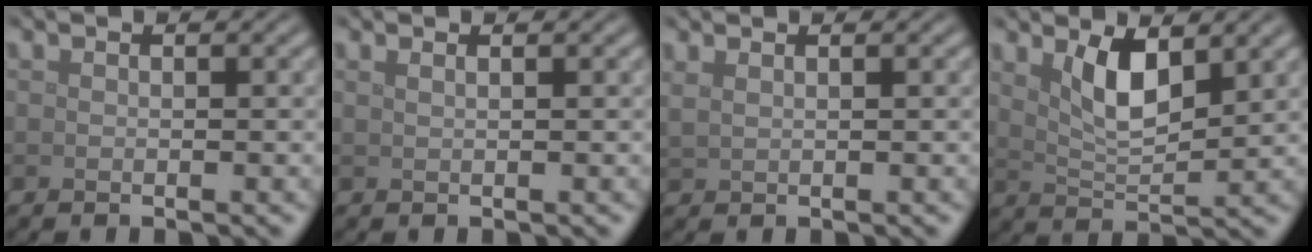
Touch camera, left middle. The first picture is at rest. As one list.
[{"total": 1.5, "force": [0.9, 0.7, 0.9], "torque": [-0.003, -0.003, 0.000]}, {"total": 1.5, "force": [1.1, 0.5, 0.8], "torque": [-0.017, 0.003, 0.018]}, {"total": 4.3, "force": [2.2, 1.6, 3.4], "torque": [-0.067, -0.004, 0.042]}]